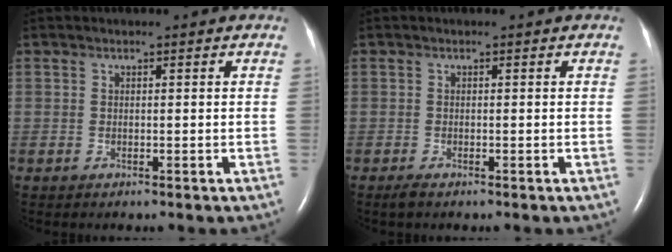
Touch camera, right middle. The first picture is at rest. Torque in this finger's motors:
{"motor_torque": [0.23, -0.08, -0.01, 0.02]}